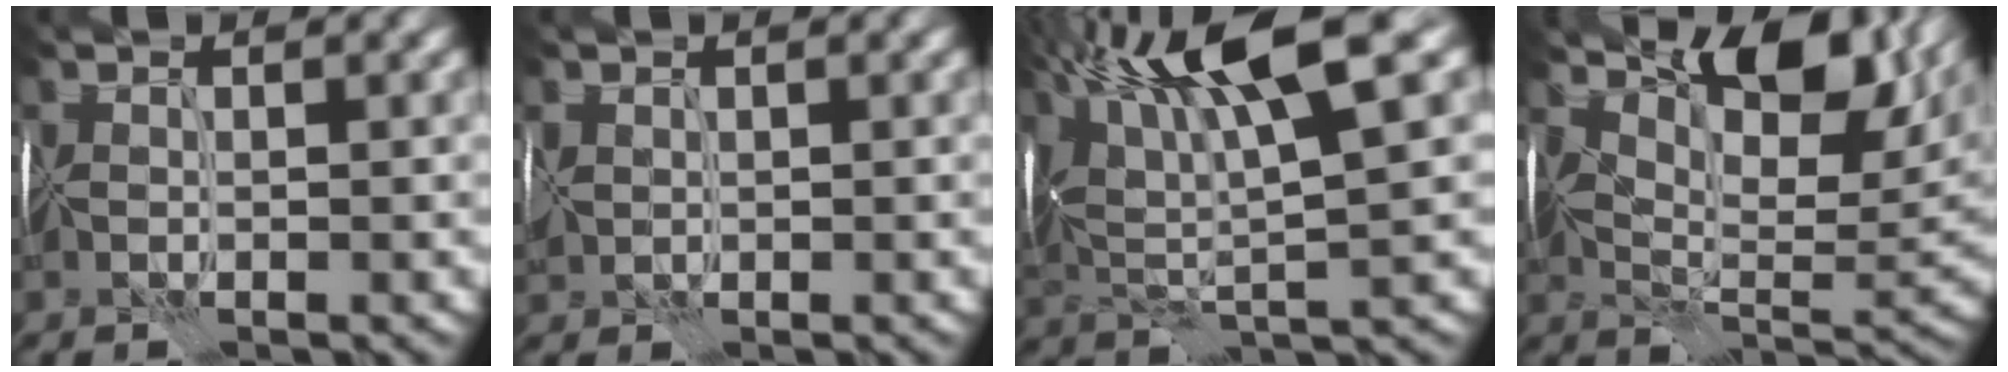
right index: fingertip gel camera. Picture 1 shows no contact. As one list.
[{"total": 2.8, "force": [0.9, 2.1, 1.5], "torque": [-0.033, 0.005, 0.021]}, {"total": 11.5, "force": [5.5, 2.5, 9.7], "torque": [-0.191, 0.023, 0.096]}, {"total": 10.9, "force": [5.3, 4.8, 8.2], "torque": [-0.124, -0.001, 0.094]}]